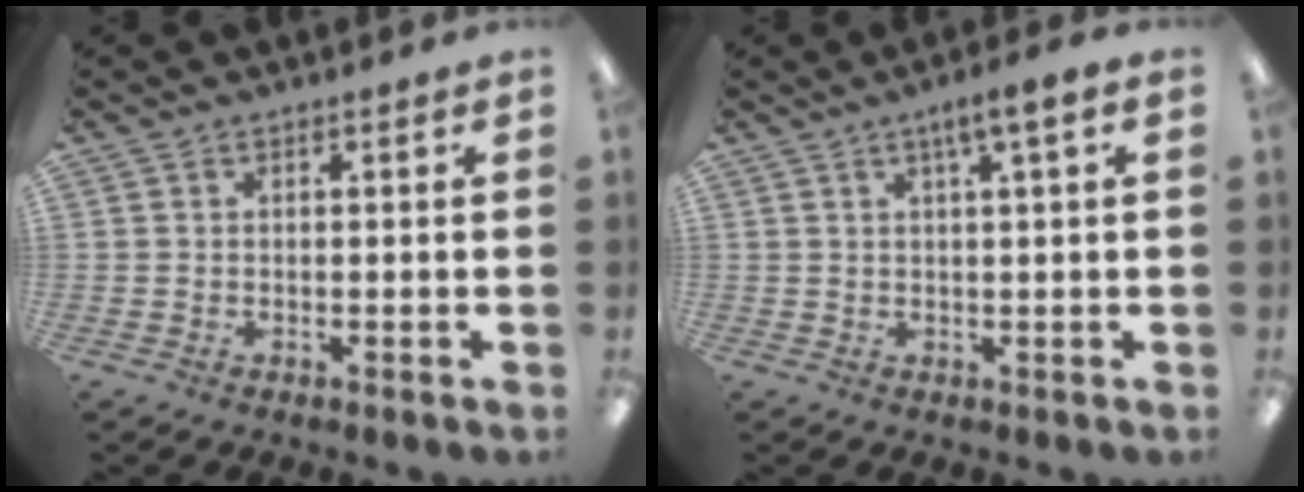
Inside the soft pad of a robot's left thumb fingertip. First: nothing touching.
{"total": 4.4, "force": [2.3, 0.5, 3.8], "torque": [-0.062, -0.005, 0.034]}